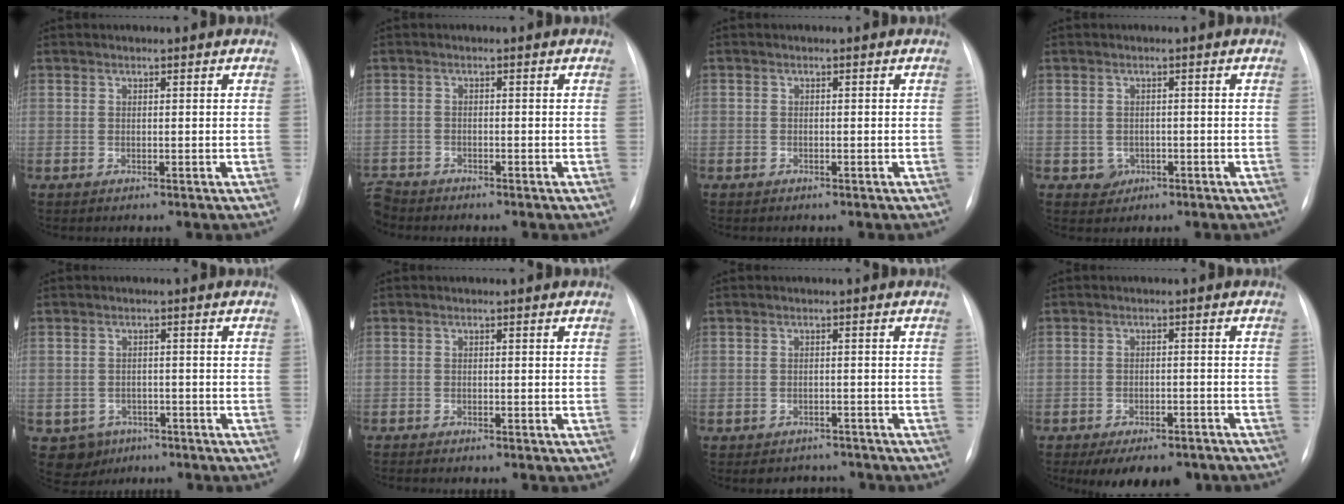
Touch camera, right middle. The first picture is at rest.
{"total": 3.6, "force": [-3.4, 1.2, 0.0], "torque": [0.003, -0.009, -0.067]}
{"total": 1.1, "force": [-0.6, 0.9, -0.1], "torque": [-0.003, 0.008, -0.010]}
{"total": 2.4, "force": [-0.9, 2.2, 0.6], "torque": [-0.005, 0.006, -0.006]}
{"total": 4.4, "force": [-2.3, 3.7, 0.6], "torque": [-0.008, 0.008, -0.026]}
{"total": 2.3, "force": [-2.1, 0.4, 0.9], "torque": [-0.011, -0.004, -0.026]}
{"total": 4.3, "force": [-3.8, 2.0, 0.1], "torque": [0.000, 0.012, -0.047]}
{"total": 11.2, "force": [-8.6, 4.9, 5.2], "torque": [-0.067, 0.002, -0.111]}